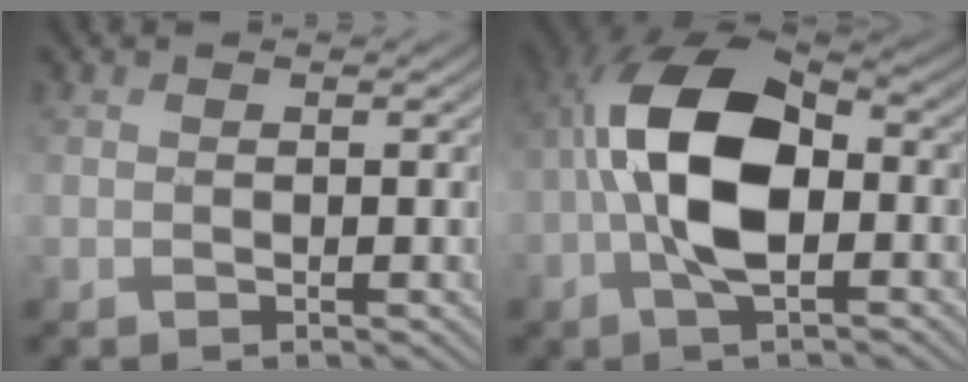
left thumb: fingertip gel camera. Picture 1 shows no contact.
{"total": 11.5, "force": [-1.2, 5.7, 9.9], "torque": [-0.198, 0.015, -0.033]}